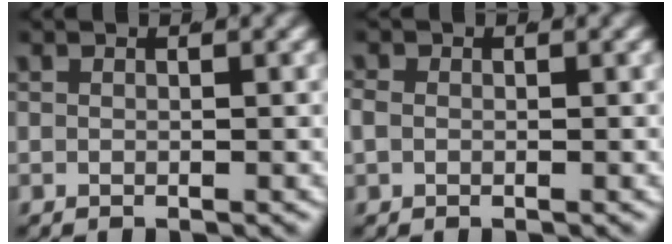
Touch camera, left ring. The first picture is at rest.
{"total": 1.3, "force": [-0.2, 1.1, 0.7], "torque": [-0.023, -0.007, 0.001]}